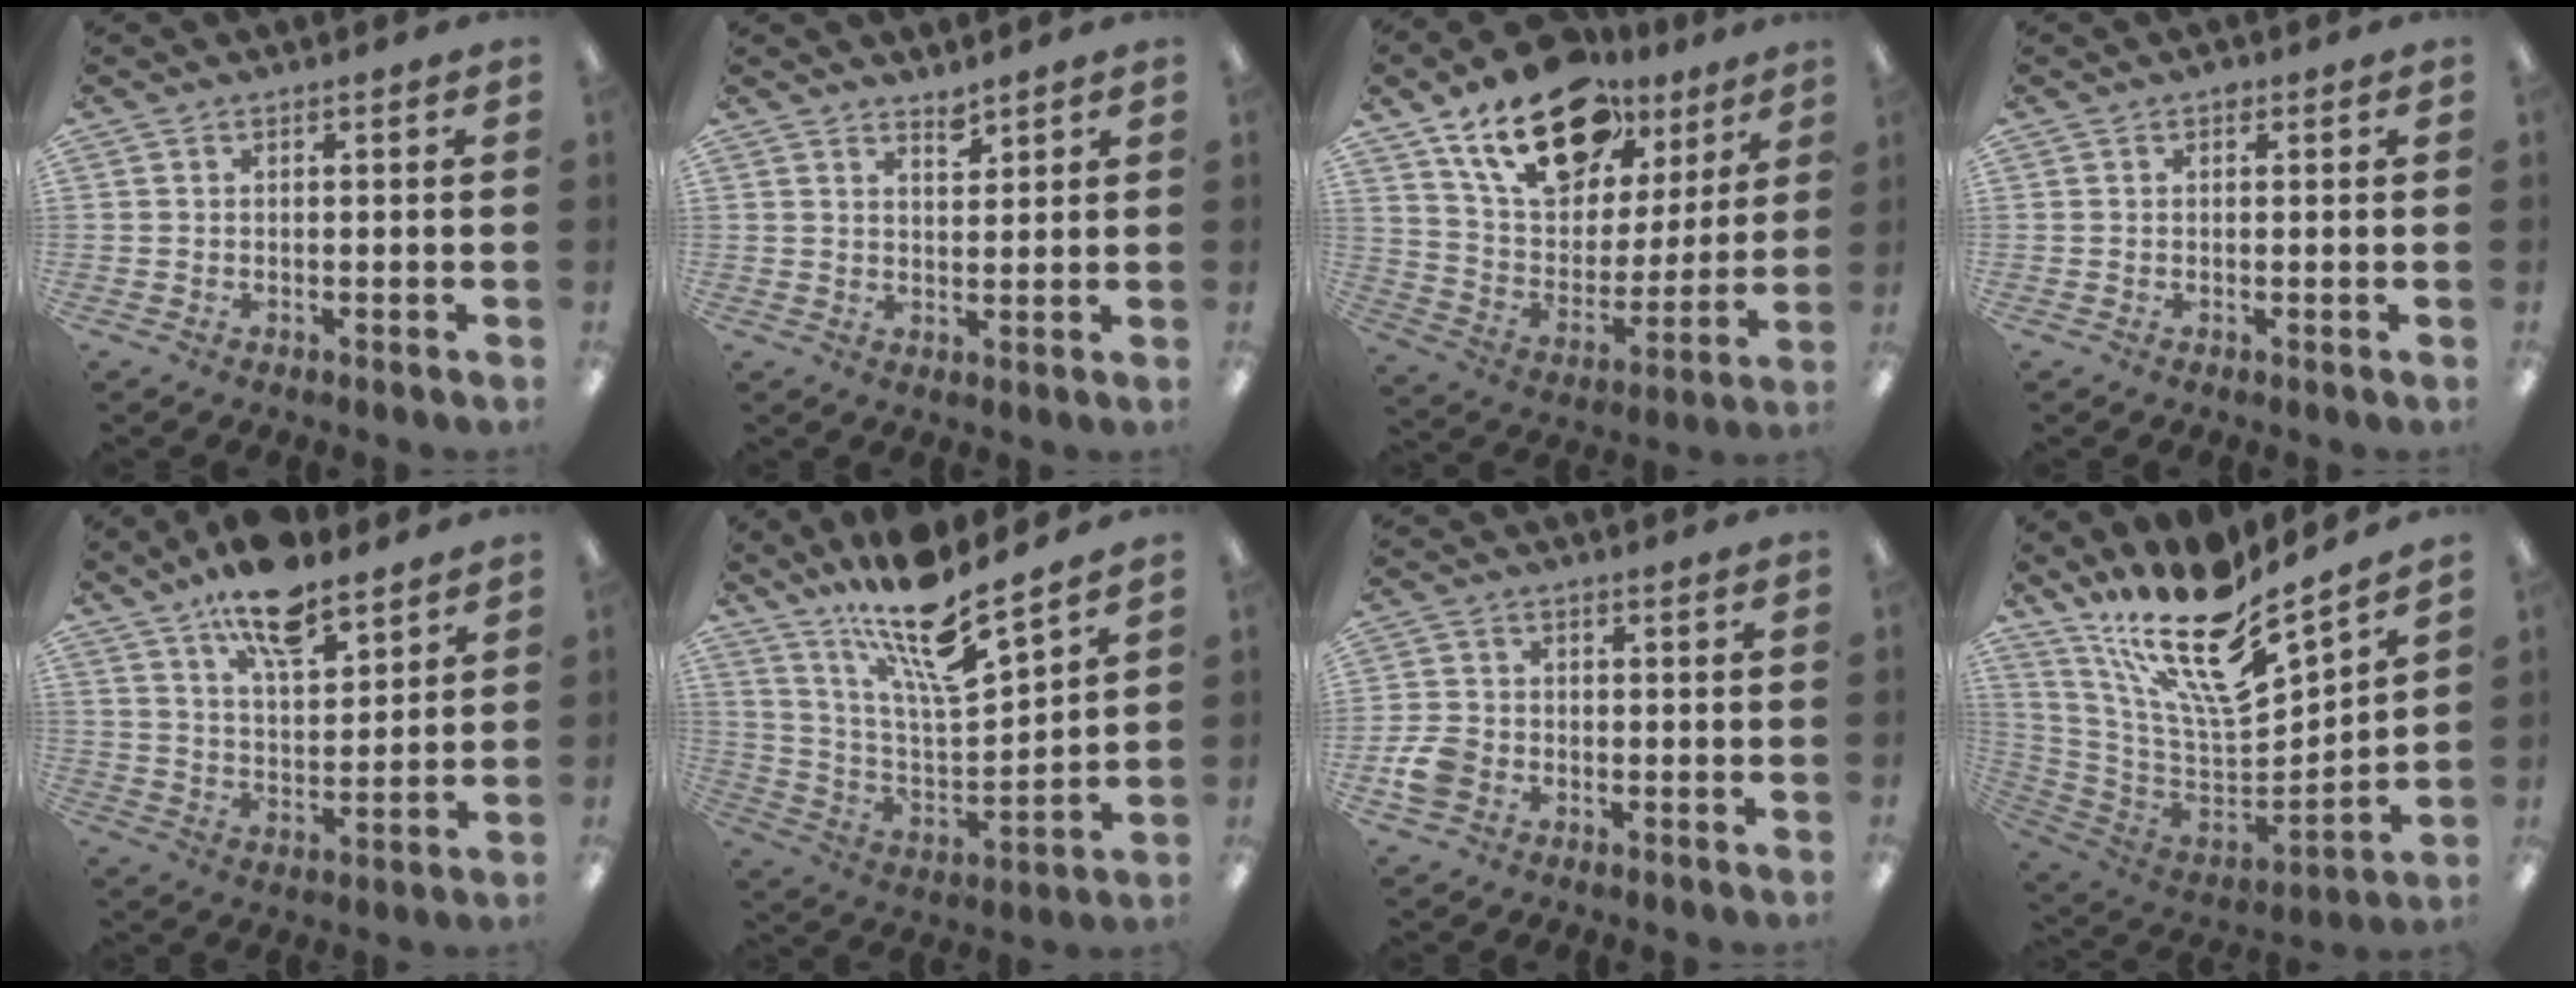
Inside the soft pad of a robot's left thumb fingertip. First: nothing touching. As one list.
[{"total": 3.0, "force": [2.8, 0.8, 0.8], "torque": [-0.002, -0.021, 0.048]}, {"total": 21.1, "force": [14.1, 11.7, 10.6], "torque": [-0.178, -0.072, 0.250]}, {"total": 0.8, "force": [0.5, 0.5, 0.4], "torque": [0.000, 0.000, 0.006]}, {"total": 13.5, "force": [10.3, 4.8, 7.2], "torque": [-0.117, -0.054, 0.180]}, {"total": 17.0, "force": [13.7, 3.1, 9.6], "torque": [-0.186, -0.093, 0.231]}, {"total": 6.0, "force": [-2.4, 4.5, 3.1], "torque": [-0.065, 0.015, -0.044]}, {"total": 20.9, "force": [14.4, 6.5, 13.8], "torque": [-0.231, -0.113, 0.248]}]